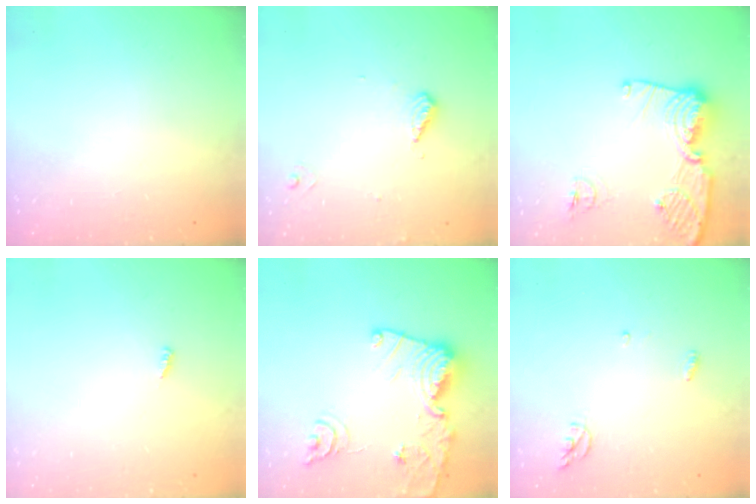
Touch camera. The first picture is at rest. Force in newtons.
{"total": 5.0, "press": 4.9, "slide": 0.6}
{"total": 13.9, "press": 13.8, "slide": 1.5}
{"total": 3.0, "press": 3.0, "slide": 0.0}
{"total": 18.1, "press": 18.0, "slide": 2.0}
{"total": 4.9, "press": 4.9, "slide": 0.2}